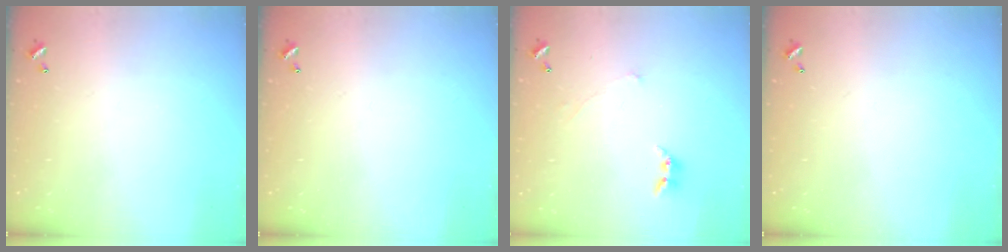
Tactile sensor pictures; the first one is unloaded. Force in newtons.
{"total": 0.0}
{"total": 0.7, "press": 0.6, "slide": 0.4}
{"total": 0.0}